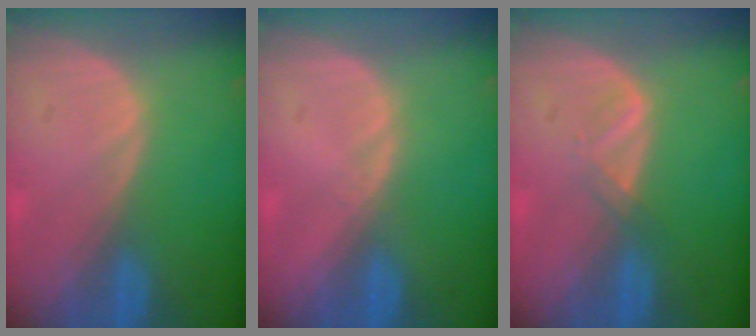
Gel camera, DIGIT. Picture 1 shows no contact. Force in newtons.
{"total": 0.7, "press": 0.5, "slide": 0.4}
{"total": 1.8, "press": 1.7, "slide": 0.3}